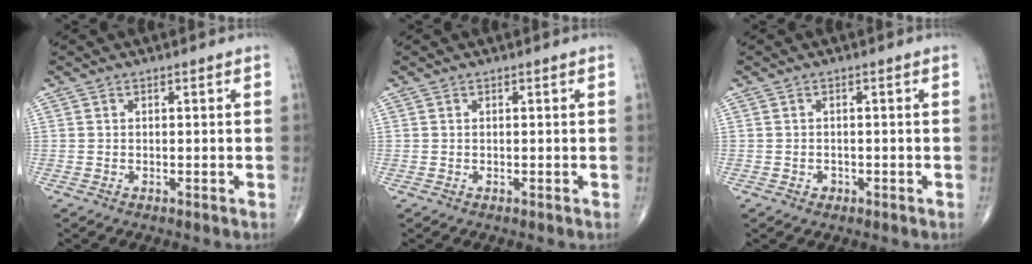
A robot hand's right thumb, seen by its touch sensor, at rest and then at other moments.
{"total": 0.0}
{"total": 1.1, "force": [-0.5, 0.9, 0.3], "torque": [-0.002, 0.004, -0.007]}